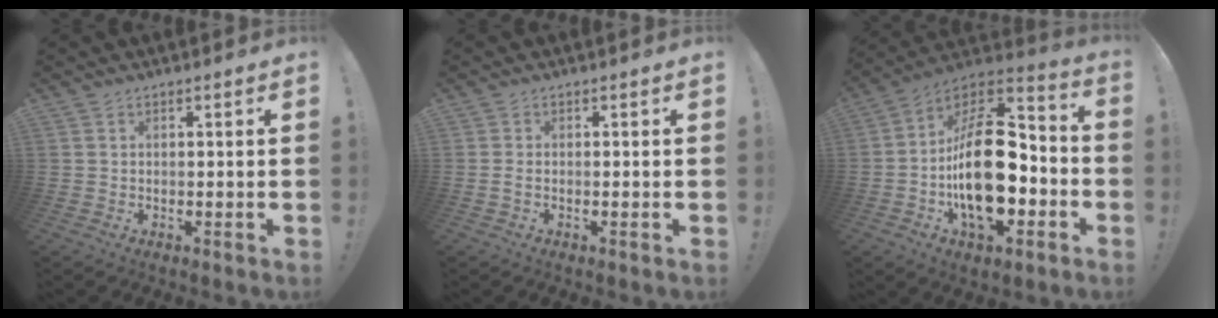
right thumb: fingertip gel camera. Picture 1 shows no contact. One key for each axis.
{"total": 1.0, "fx": -0.4, "fy": 0.3, "fz": 0.8, "tx": -0.020, "ty": 0.006, "tz": -0.005}
{"total": 25.9, "fx": -4.0, "fy": 14.3, "fz": 21.2, "tx": -0.374, "ty": 0.031, "tz": -0.054}